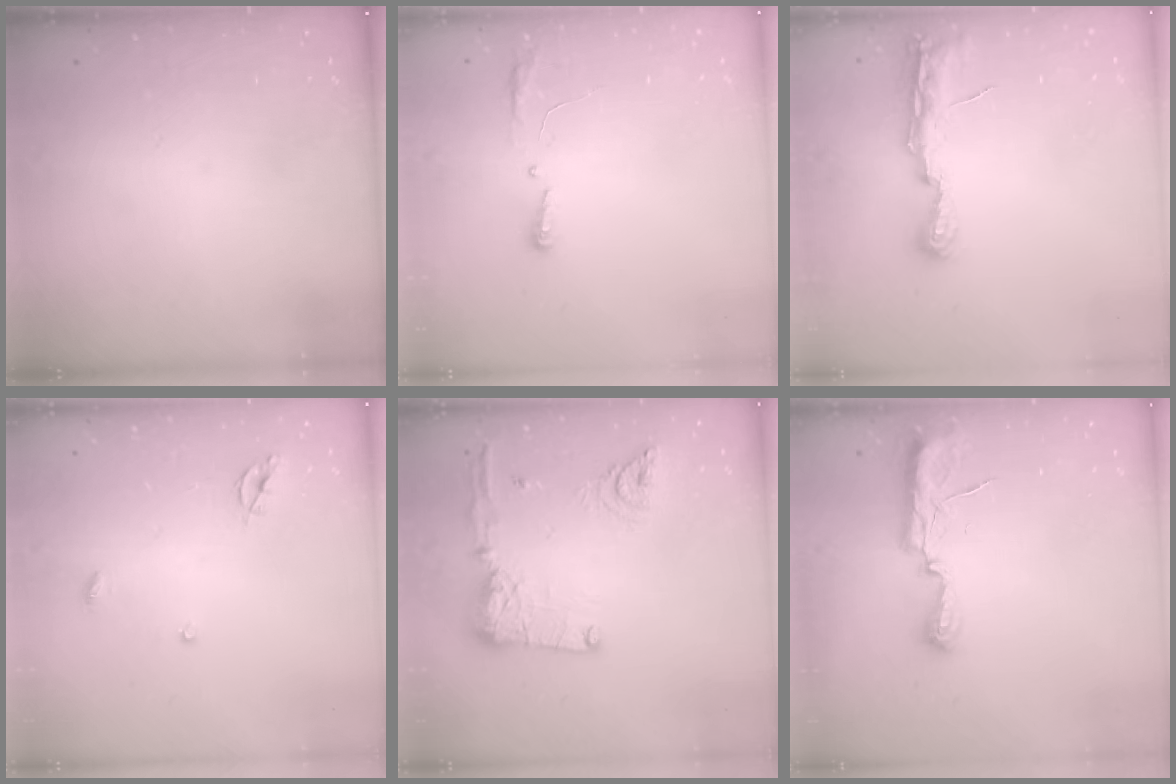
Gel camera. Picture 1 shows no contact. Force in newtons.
{"total": 4.1, "press": 3.9, "slide": 1.2}
{"total": 7.6, "press": 7.5, "slide": 0.6}
{"total": 5.5, "press": 5.5, "slide": 0.6}
{"total": 16.7, "press": 16.5, "slide": 2.8}
{"total": 8.8, "press": 8.2, "slide": 3.2}